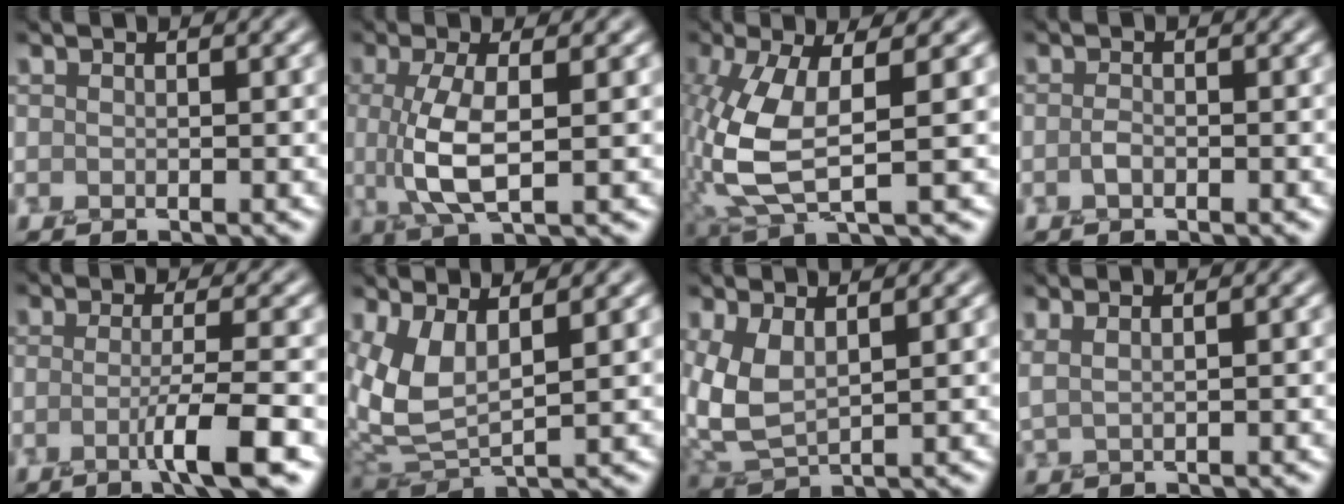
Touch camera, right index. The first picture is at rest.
{"total": 5.1, "force": [-0.1, 1.6, 4.9], "torque": [-0.105, -0.004, -0.001]}
{"total": 7.9, "force": [0.5, 2.6, 7.5], "torque": [-0.185, -0.003, 0.012]}
{"total": 1.0, "force": [-0.4, 0.4, 0.8], "torque": [-0.018, 0.001, -0.010]}
{"total": 4.4, "force": [-1.4, 0.5, 4.1], "torque": [-0.064, -0.005, -0.036]}
{"total": 5.2, "force": [1.7, 2.0, 4.5], "torque": [-0.113, -0.006, 0.038]}
{"total": 4.3, "force": [1.4, 2.1, 3.6], "torque": [-0.094, -0.005, 0.031]}
{"total": 2.8, "force": [1.8, 1.1, 1.9], "torque": [-0.022, 0.009, 0.012]}